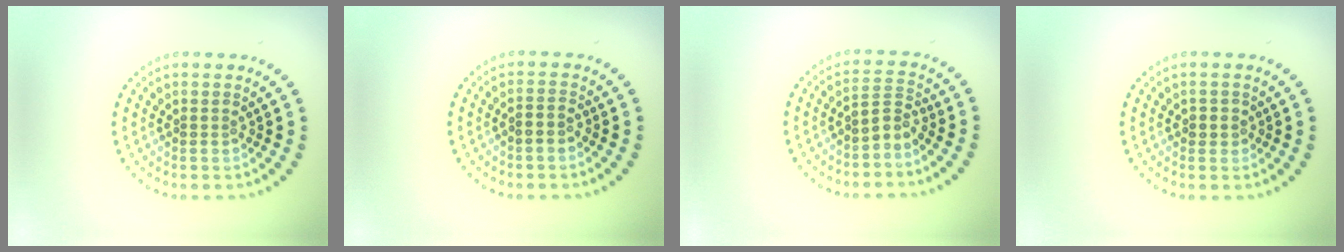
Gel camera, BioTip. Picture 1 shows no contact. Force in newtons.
{"total": 1.5, "press": 1.2, "slide": 0.8}
{"total": 2.2, "press": 1.5, "slide": 1.6}
{"total": 1.2, "press": 1.1, "slide": 0.5}